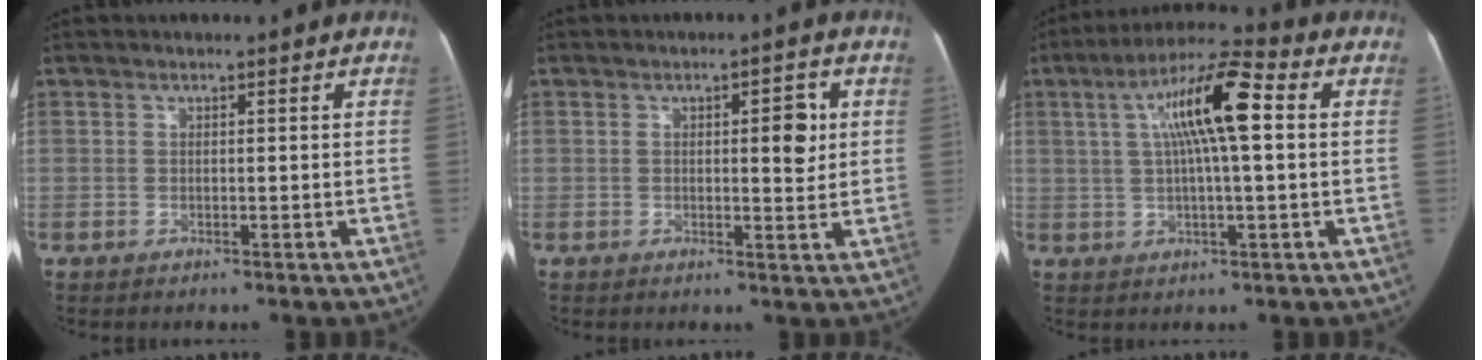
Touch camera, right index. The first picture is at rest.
{"total": 4.6, "force": [1.0, 1.4, 4.3], "torque": [-0.054, 0.003, 0.011]}
{"total": 11.8, "force": [2.3, 1.4, 11.5], "torque": [-0.209, 0.027, 0.034]}